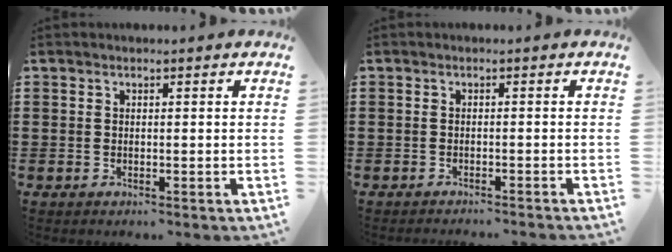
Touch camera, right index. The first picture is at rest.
{"total": 0.9, "force": [-0.9, -0.1, 0.1], "torque": [-0.004, -0.001, -0.019]}